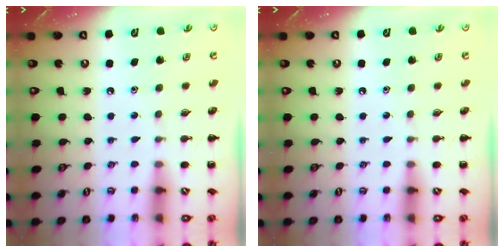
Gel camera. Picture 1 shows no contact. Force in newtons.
{"total": 0.0}